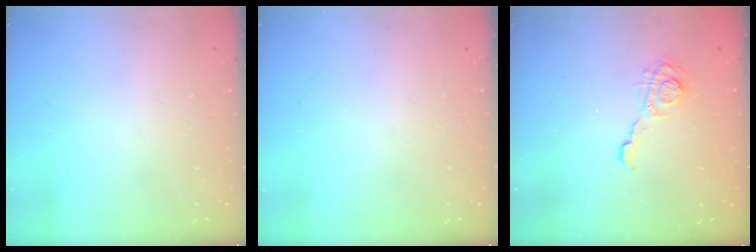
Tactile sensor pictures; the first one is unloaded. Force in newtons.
{"total": 0.0}
{"total": 7.0, "press": 7.0, "slide": 0.3}